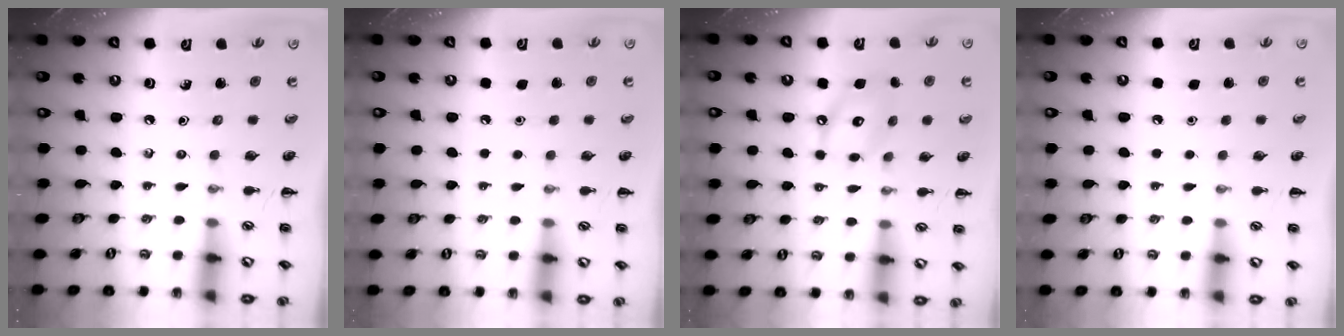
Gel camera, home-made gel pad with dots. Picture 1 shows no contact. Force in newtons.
{"total": 1.6, "press": 1.6, "slide": 0.1}
{"total": 11.1, "press": 10.9, "slide": 1.8}
{"total": 1.7, "press": 1.7, "slide": 0.1}